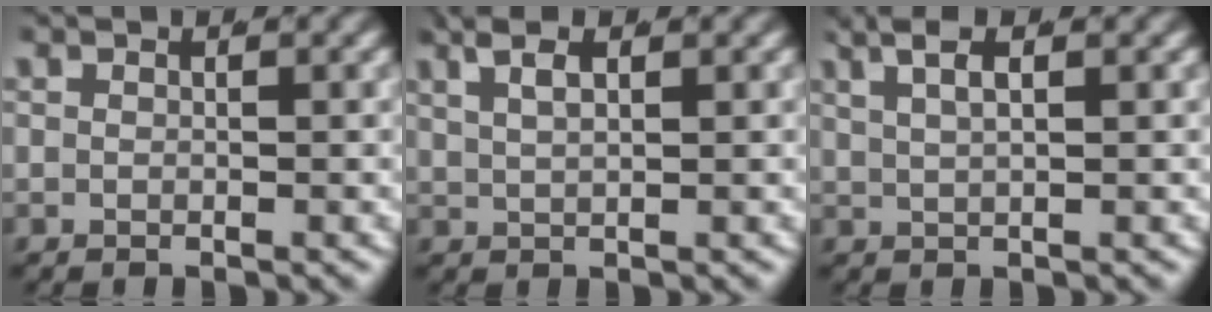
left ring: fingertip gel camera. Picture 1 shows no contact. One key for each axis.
{"total": 3.4, "fx": 2.1, "fy": 1.1, "fz": 2.4, "tx": -0.034, "ty": 0.009, "tz": 0.037}
{"total": 4.1, "fx": 2.6, "fy": 1.2, "fz": 2.9, "tx": -0.036, "ty": 0.015, "tz": 0.041}